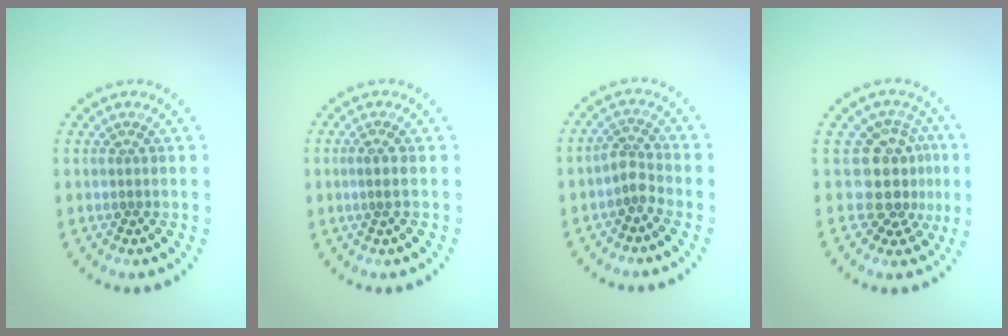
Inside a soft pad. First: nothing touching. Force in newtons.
{"total": 0.8, "press": 0.6, "slide": 0.5}
{"total": 1.8, "press": 1.4, "slide": 1.2}
{"total": 4.1, "press": 3.0, "slide": 2.8}